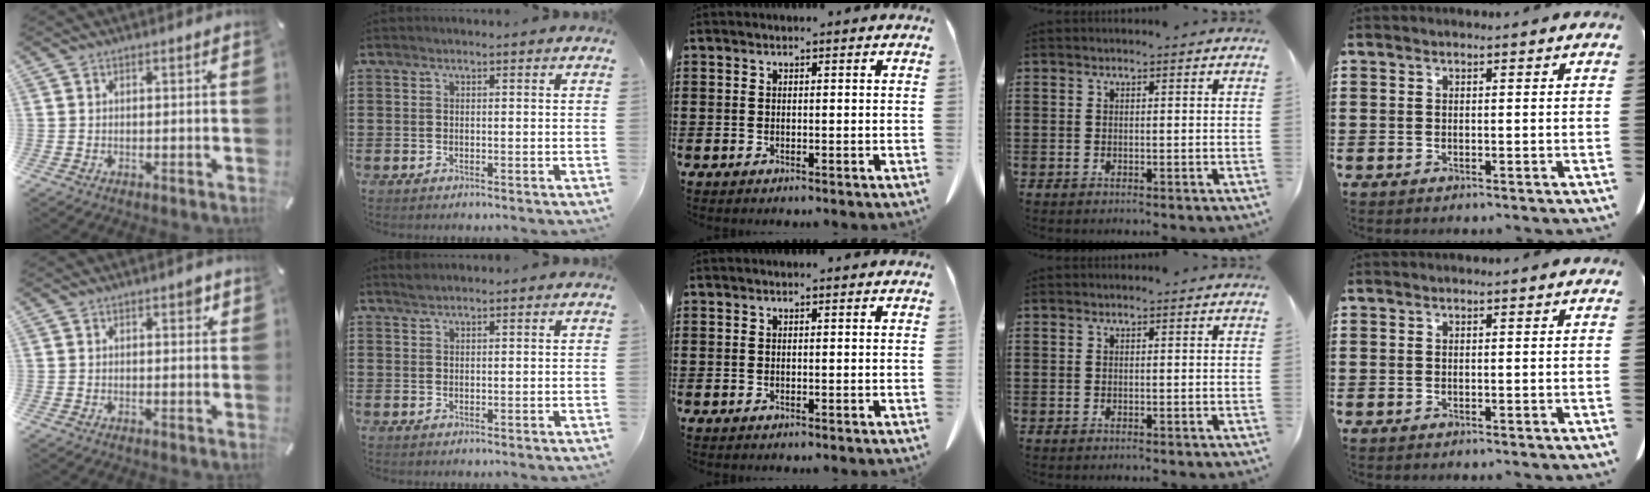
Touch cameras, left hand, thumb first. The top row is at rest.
{"thumb": {"total": 2.0, "force": [0.8, 1.1, 1.4], "torque": [-0.007, -0.004, 0.008]}, "index": {"total": 1.0, "force": [0.9, 0.0, 0.3], "torque": [-0.007, 0.000, 0.017]}}